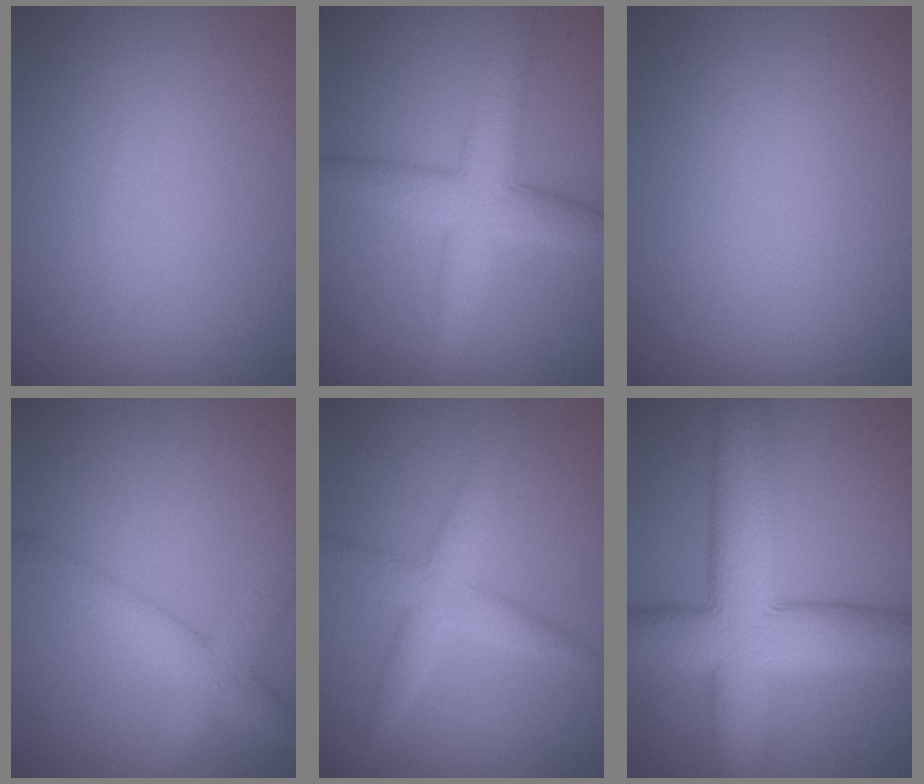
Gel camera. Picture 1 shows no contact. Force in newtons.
{"total": 4.5, "press": 4.5, "slide": 0.2}
{"total": 0.0}
{"total": 2.9, "press": 2.9, "slide": 0.2}
{"total": 3.5, "press": 3.5, "slide": 0.1}
{"total": 10.4, "press": 10.4, "slide": 0.5}